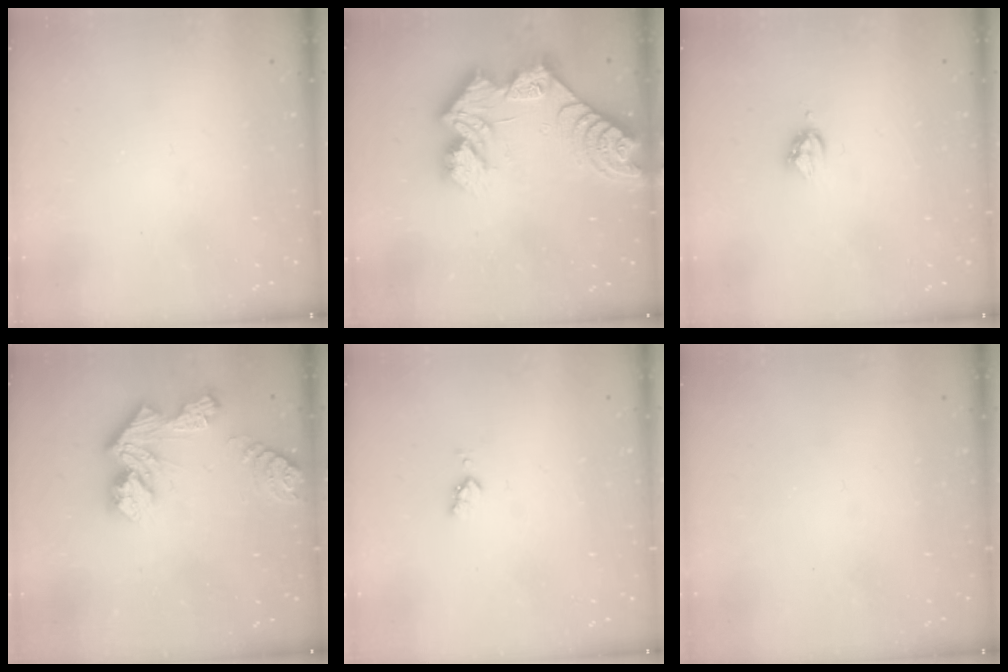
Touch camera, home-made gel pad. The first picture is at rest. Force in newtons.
{"total": 17.3, "press": 17.2, "slide": 1.7}
{"total": 4.6, "press": 4.6, "slide": 0.4}
{"total": 12.2, "press": 12.1, "slide": 1.0}
{"total": 3.6, "press": 3.5, "slide": 0.4}
{"total": 0.0}